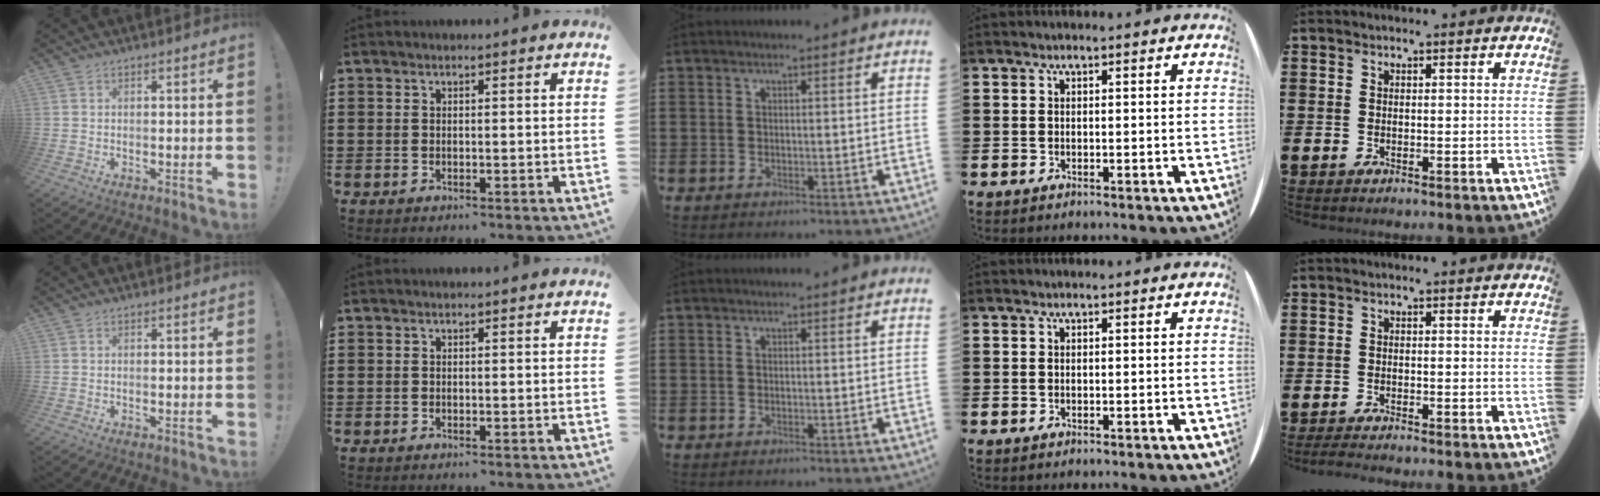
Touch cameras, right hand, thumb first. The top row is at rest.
{"little": {"total": 1.1, "force": [-0.9, 0.1, 0.6], "torque": [-0.011, -0.001, -0.017]}}